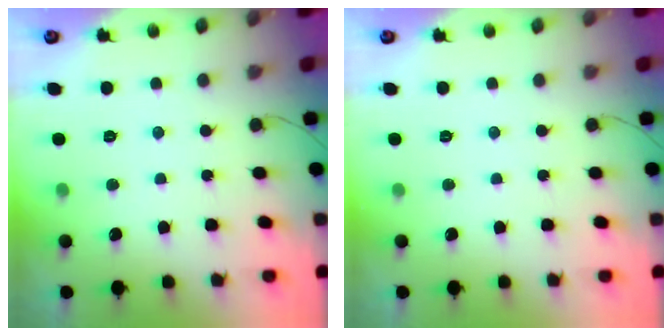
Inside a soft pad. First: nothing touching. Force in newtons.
{"total": 0.0}